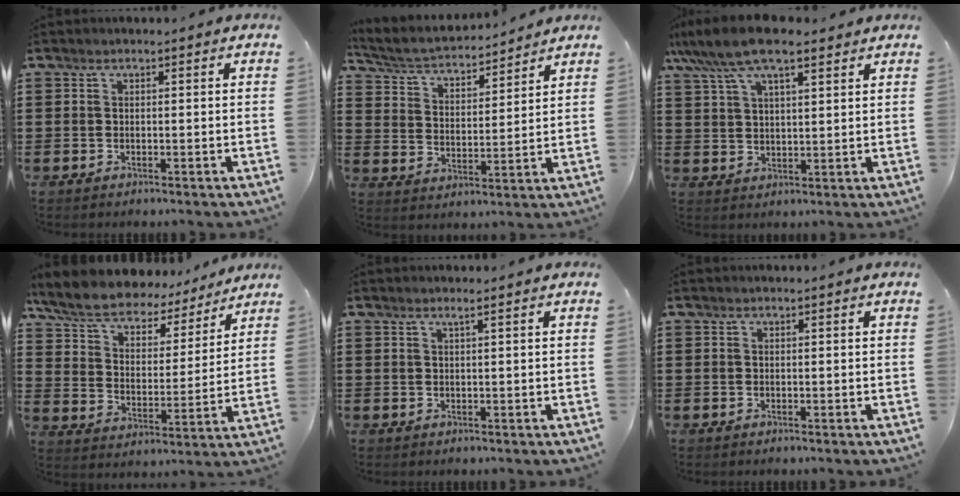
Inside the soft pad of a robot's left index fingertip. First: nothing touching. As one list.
[{"total": 4.1, "force": [3.9, 0.7, 1.2], "torque": [-0.044, -0.027, 0.061]}, {"total": 9.7, "force": [7.0, 3.0, 6.1], "torque": [-0.134, -0.003, 0.128]}, {"total": 8.2, "force": [7.5, 2.1, 2.6], "torque": [-0.086, -0.041, 0.132]}, {"total": 0.7, "force": [0.4, -0.2, 0.6], "torque": [-0.011, -0.003, 0.007]}, {"total": 0.0}]